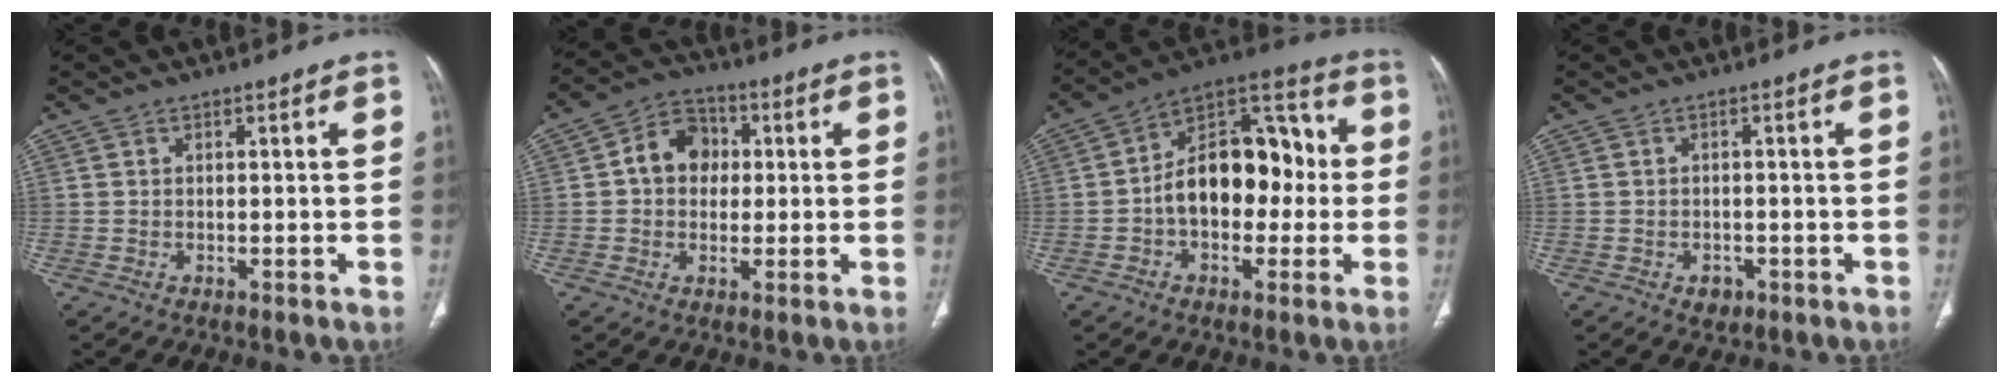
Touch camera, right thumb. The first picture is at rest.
{"total": 8.6, "force": [1.0, 7.0, 4.8], "torque": [-0.051, 0.018, 0.006]}
{"total": 17.8, "force": [-0.8, 11.3, 13.8], "torque": [-0.173, 0.053, -0.020]}
{"total": 2.3, "force": [-1.1, 1.7, 1.0], "torque": [-0.005, 0.004, -0.009]}